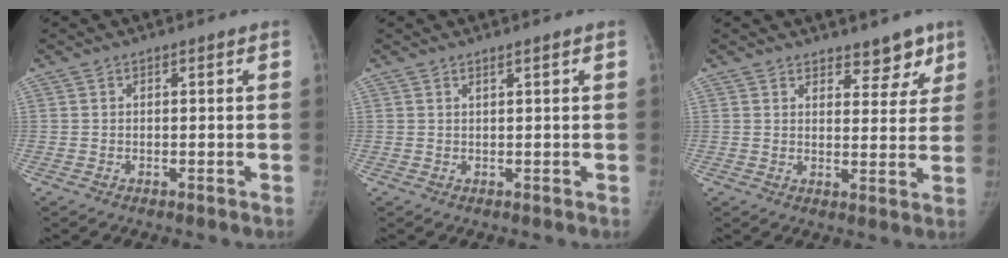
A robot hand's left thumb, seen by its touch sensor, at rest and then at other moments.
{"total": 0.7, "force": [0.4, -0.2, 0.5], "torque": [-0.016, -0.005, 0.012]}
{"total": 5.3, "force": [4.1, 2.8, 2.0], "torque": [0.016, -0.025, 0.054]}